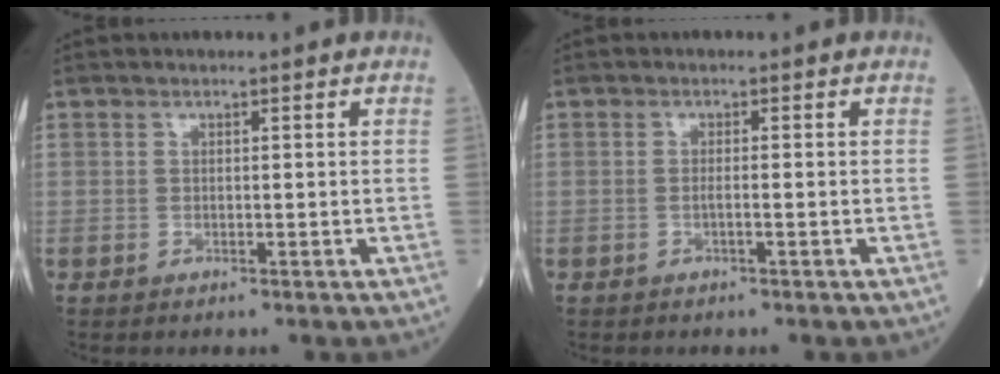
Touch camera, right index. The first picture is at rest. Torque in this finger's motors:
{"motor_torque": [0.02, 0.02, -0.08, -0.01]}